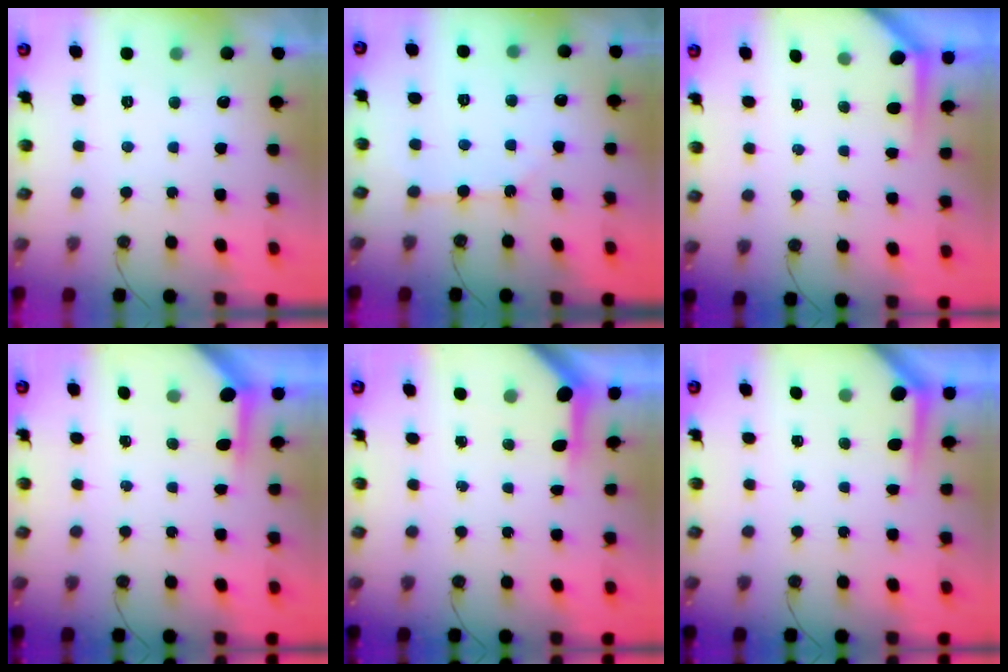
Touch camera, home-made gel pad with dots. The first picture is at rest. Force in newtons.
{"total": 2.7, "press": 2.7, "slide": 0.5}
{"total": 3.3, "press": 3.3, "slide": 0.3}
{"total": 3.7, "press": 3.7, "slide": 0.4}
{"total": 4.9, "press": 4.9, "slide": 0.4}
{"total": 3.0, "press": 3.0, "slide": 0.3}